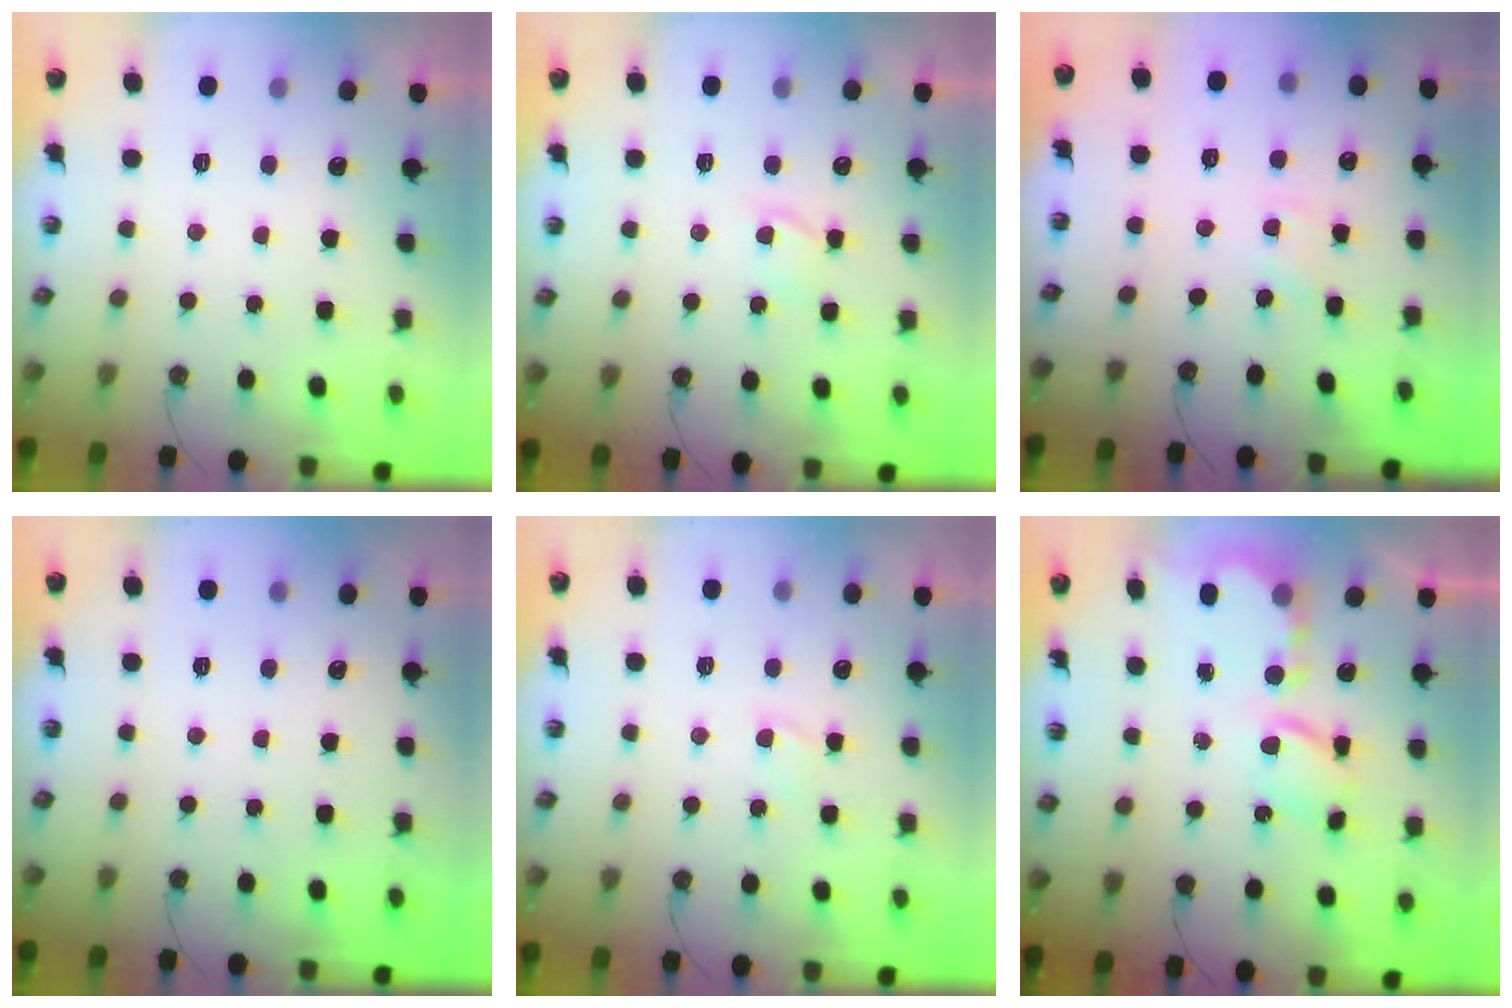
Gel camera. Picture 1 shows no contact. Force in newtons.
{"total": 2.1, "press": 2.1, "slide": 0.4}
{"total": 1.5, "press": 1.5, "slide": 0.3}
{"total": 0.0}
{"total": 2.7, "press": 2.7, "slide": 0.4}
{"total": 7.0, "press": 7.0, "slide": 0.3}